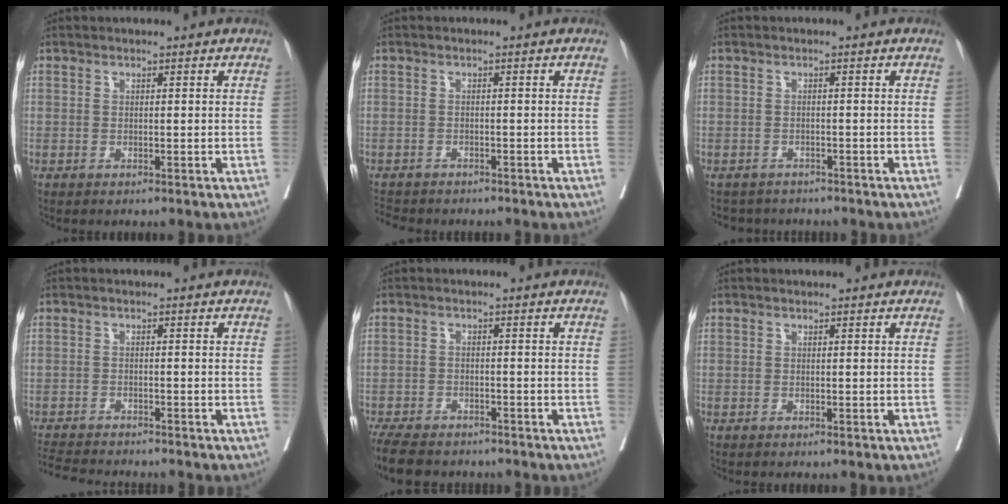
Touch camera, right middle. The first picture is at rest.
{"total": 5.3, "force": [-4.7, 1.9, 1.5], "torque": [-0.027, -0.006, -0.068]}
{"total": 4.0, "force": [-3.7, 1.5, -0.1], "torque": [0.003, 0.000, -0.051]}
{"total": 7.4, "force": [-7.0, 0.7, 2.3], "torque": [-0.035, -0.012, -0.111]}
{"total": 9.7, "force": [-8.2, 3.4, 4.1], "torque": [-0.078, -0.012, -0.123]}
{"total": 0.0}